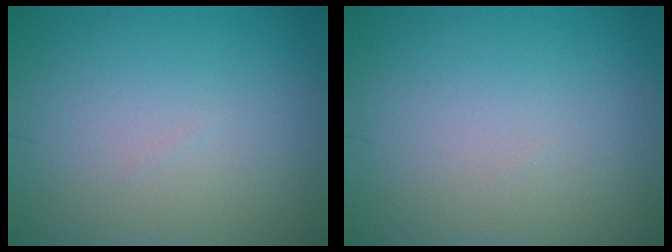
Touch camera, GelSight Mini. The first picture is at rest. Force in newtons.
{"total": 0.0}